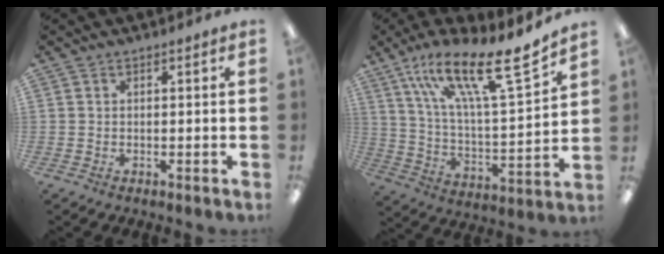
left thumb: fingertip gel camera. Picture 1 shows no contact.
{"total": 21.2, "force": [14.2, 5.2, 14.9], "torque": [-0.250, -0.085, 0.232]}